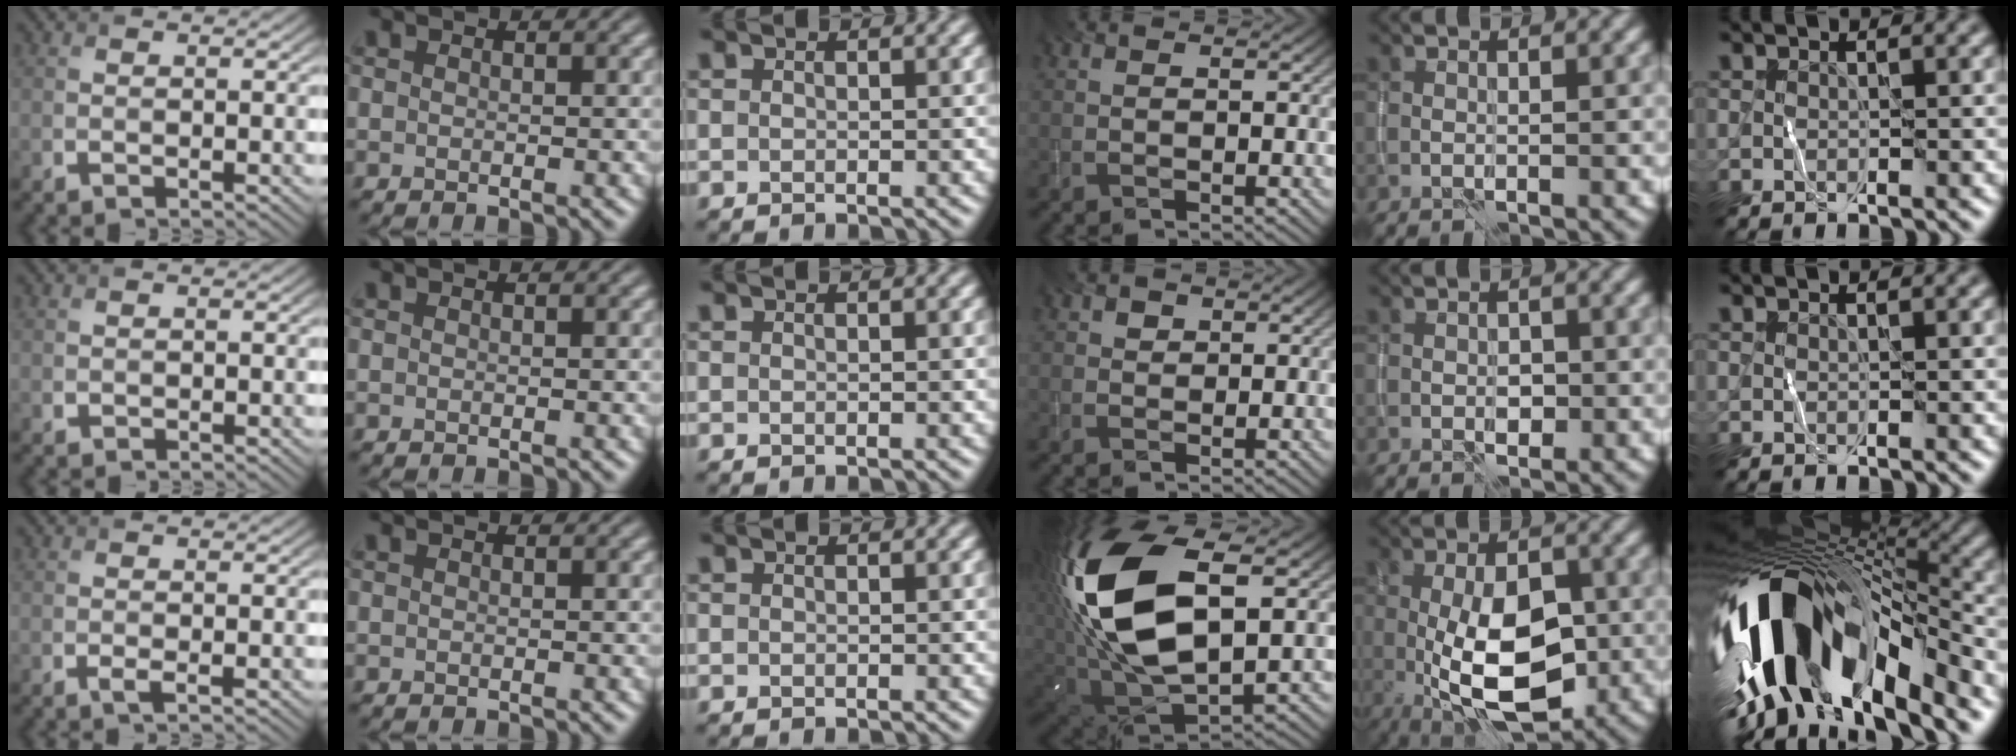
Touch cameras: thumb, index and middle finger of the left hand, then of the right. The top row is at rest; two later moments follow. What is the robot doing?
{"motion": "wipe", "object": "whiteboard"}